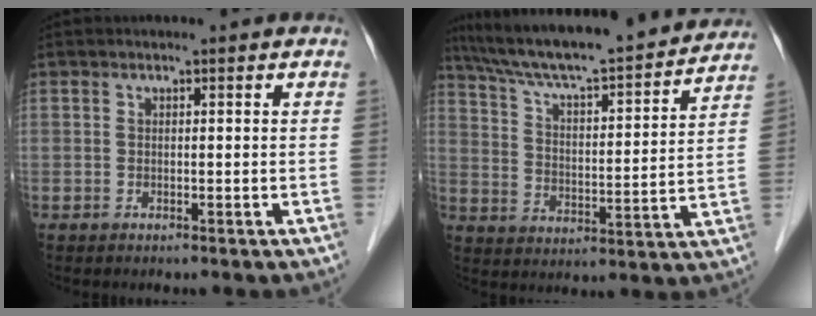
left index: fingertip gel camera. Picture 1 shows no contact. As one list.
[{"total": 22.0, "force": [19.8, 1.5, 9.5], "torque": [-0.157, 0.002, 0.294]}]